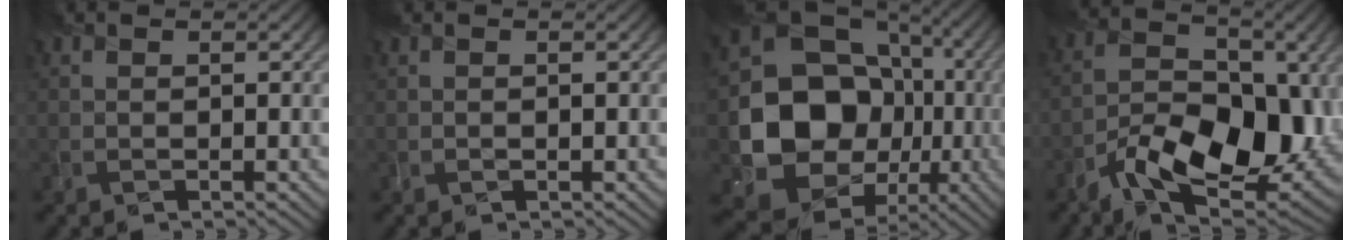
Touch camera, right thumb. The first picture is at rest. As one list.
[{"total": 0.0}, {"total": 15.7, "force": [-1.8, 13.6, 7.7], "torque": [-0.159, -0.043, -0.020]}, {"total": 13.1, "force": [-5.2, 6.8, 9.8], "torque": [-0.168, -0.017, -0.089]}]